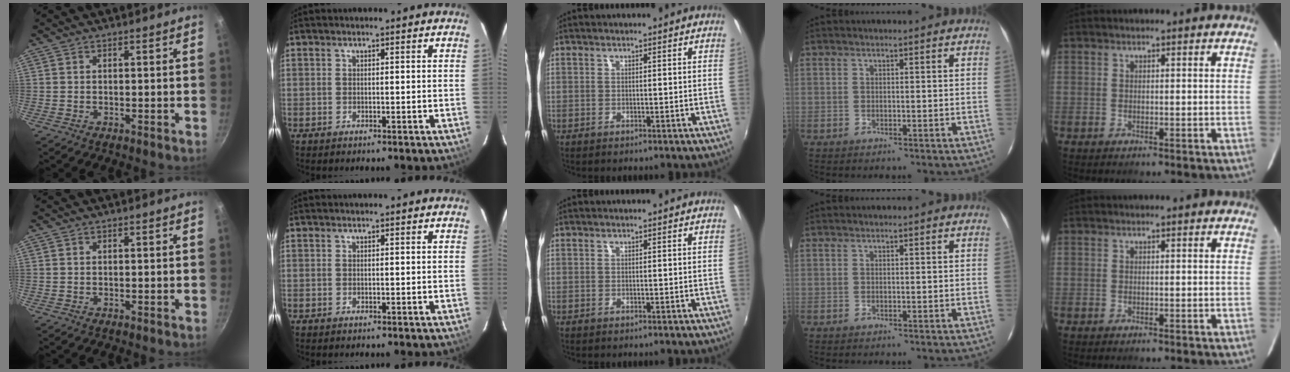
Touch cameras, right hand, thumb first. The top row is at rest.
{}